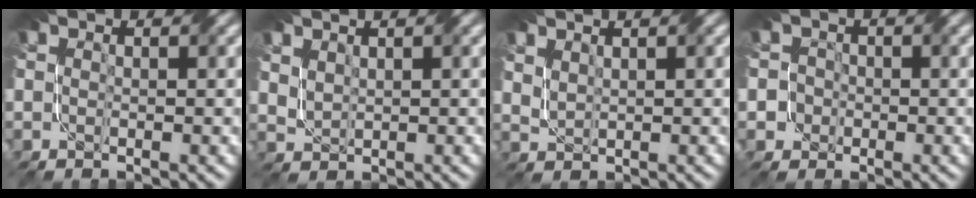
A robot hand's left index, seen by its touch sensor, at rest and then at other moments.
{"total": 1.8, "force": [1.3, 0.9, 1.0], "torque": [-0.036, -0.001, 0.038]}
{"total": 1.7, "force": [1.3, 0.5, 0.9], "torque": [-0.031, 0.002, 0.037]}
{"total": 2.7, "force": [-0.8, 2.4, 0.6], "torque": [0.007, 0.021, -0.033]}